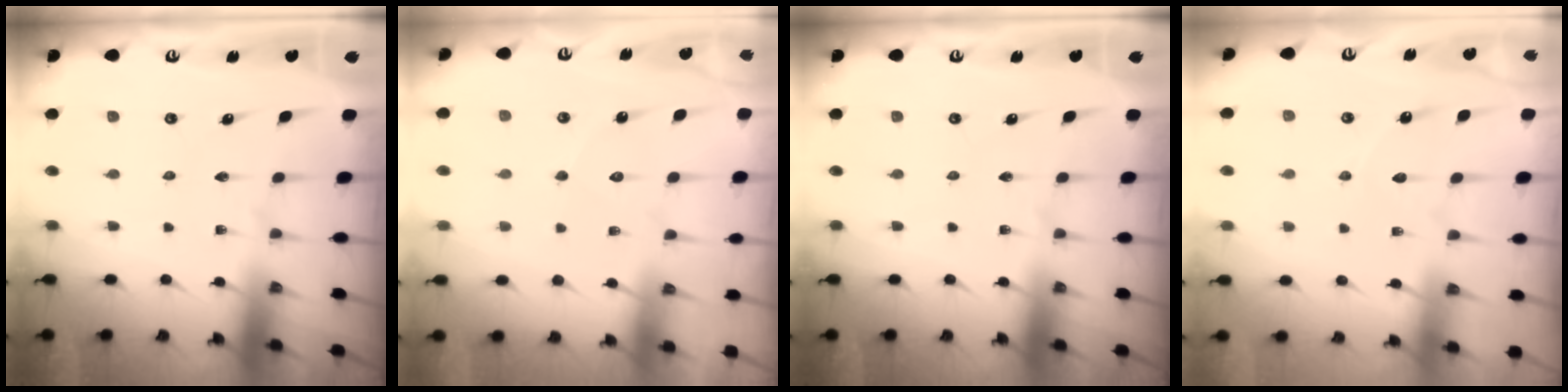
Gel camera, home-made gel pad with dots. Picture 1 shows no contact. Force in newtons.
{"total": 4.7, "press": 4.7, "slide": 0.5}
{"total": 0.0}
{"total": 4.0, "press": 3.9, "slide": 0.5}